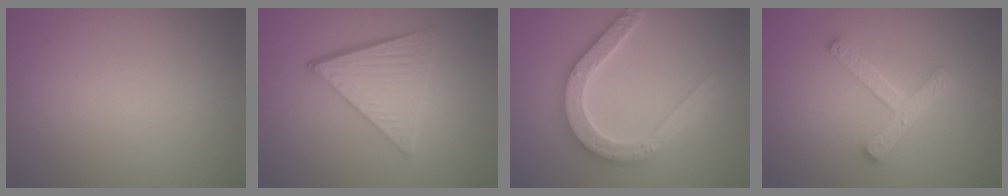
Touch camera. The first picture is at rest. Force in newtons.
{"total": 5.7, "press": 4.0, "slide": 4.1}
{"total": 5.1, "press": 5.0, "slide": 0.9}
{"total": 4.5, "press": 3.3, "slide": 3.0}